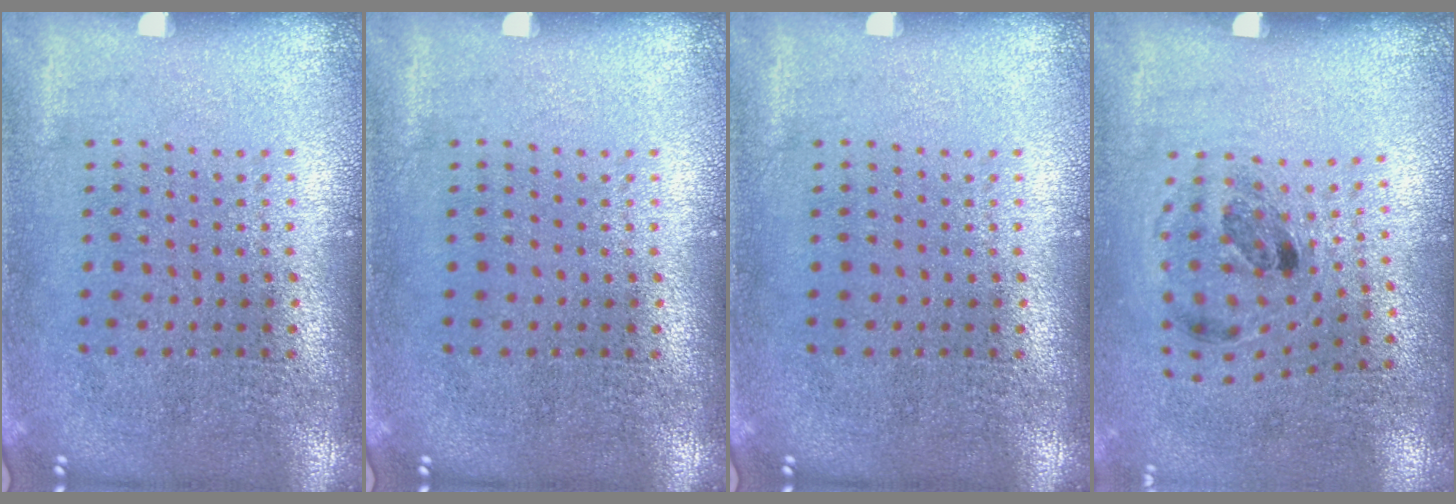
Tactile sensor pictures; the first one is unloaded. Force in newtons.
{"total": 0.0}
{"total": 0.0}
{"total": 1.2, "press": 0.8, "slide": 0.9}